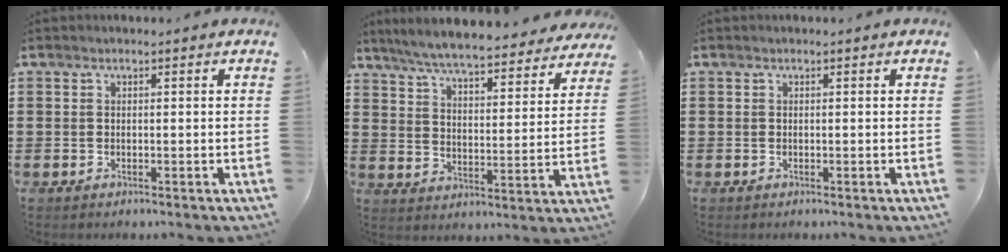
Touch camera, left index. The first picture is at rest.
{"total": 6.7, "force": [6.3, -0.1, 2.1], "torque": [-0.070, -0.042, 0.109]}
{"total": 0.0}